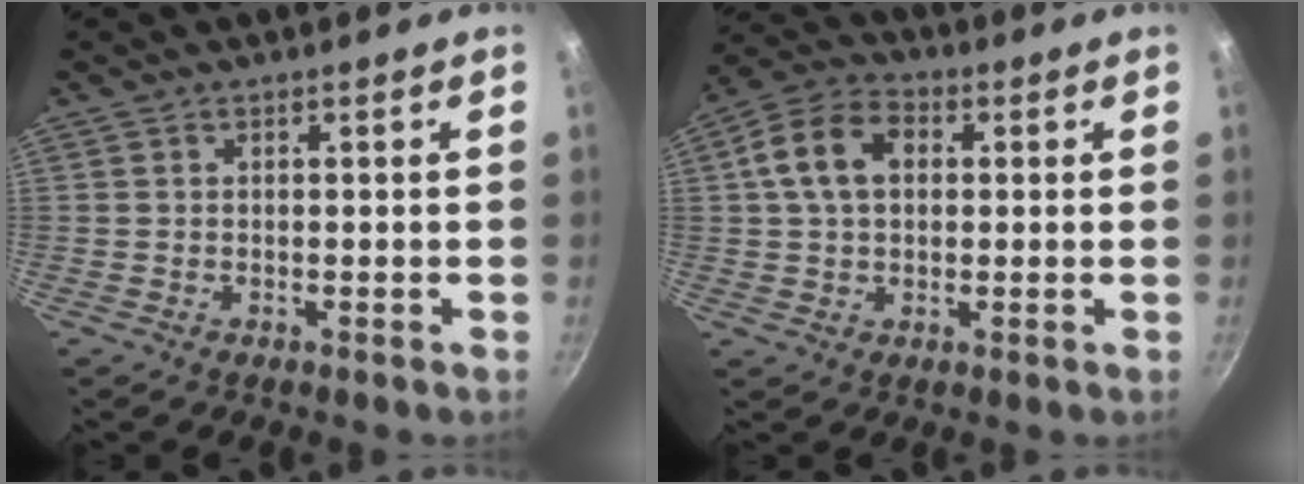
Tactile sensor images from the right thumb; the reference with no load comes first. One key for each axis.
{"total": 10.6, "fx": 2.0, "fy": 7.4, "fz": 7.3, "tx": -0.116, "ty": 0.020, "tz": 0.020}